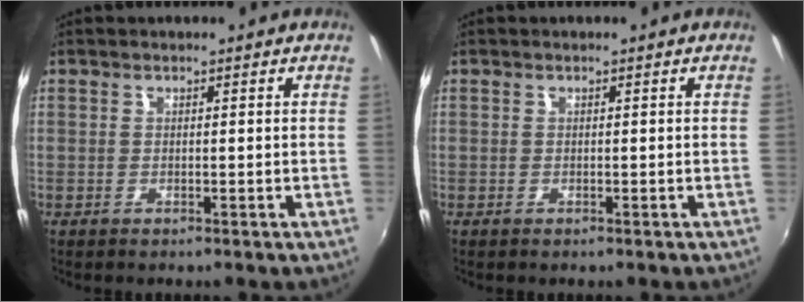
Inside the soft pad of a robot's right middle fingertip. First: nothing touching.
{"total": 0.0}